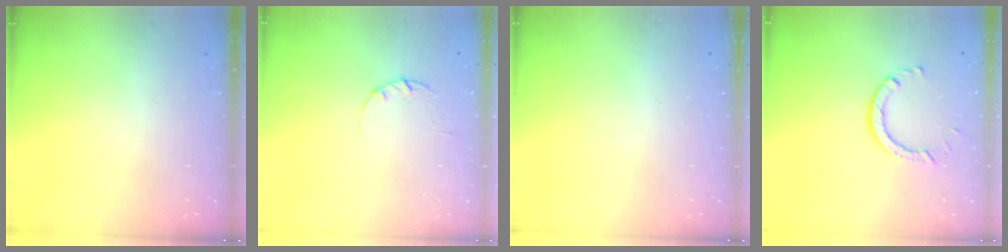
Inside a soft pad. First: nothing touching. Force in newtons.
{"total": 2.2, "press": 2.2, "slide": 0.4}
{"total": 0.0}
{"total": 5.1, "press": 5.1, "slide": 0.3}